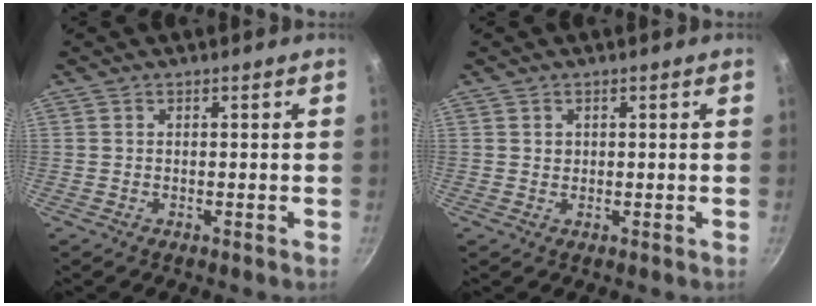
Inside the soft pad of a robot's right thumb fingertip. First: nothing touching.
{"total": 0.9, "force": [0.3, 0.9, 0.3], "torque": [-0.001, 0.001, 0.004]}